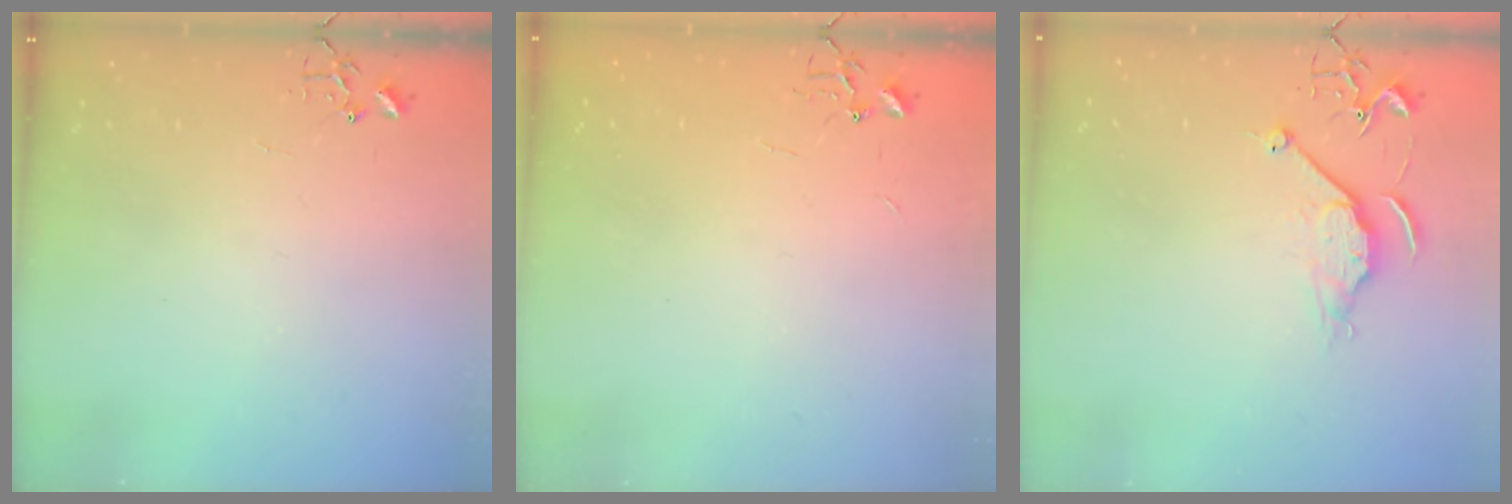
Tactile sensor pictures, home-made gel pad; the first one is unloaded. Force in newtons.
{"total": 1.9, "press": 1.9, "slide": 0.3}
{"total": 8.2, "press": 8.1, "slide": 0.3}